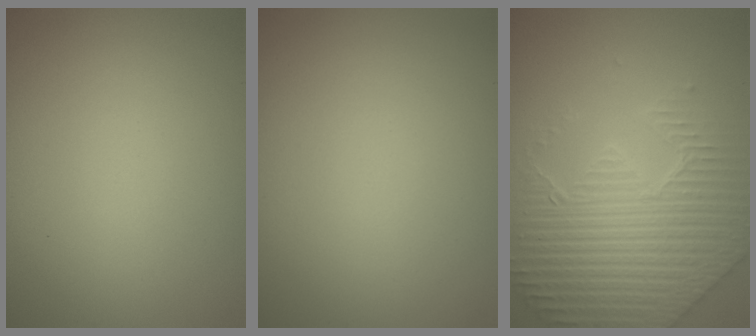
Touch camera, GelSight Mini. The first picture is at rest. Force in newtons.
{"total": 0.0}
{"total": 7.6, "press": 5.7, "slide": 5.0}